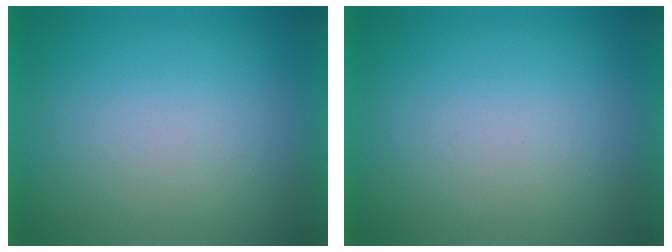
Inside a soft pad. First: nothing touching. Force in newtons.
{"total": 0.0}